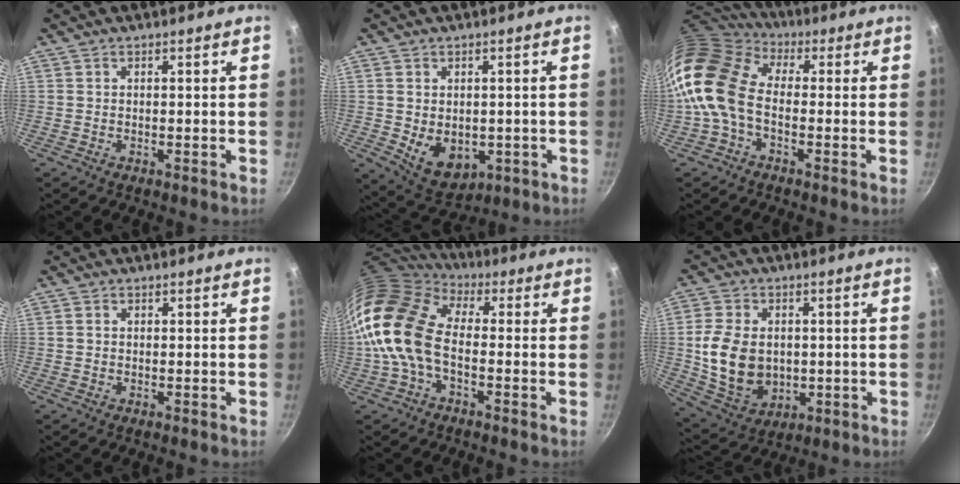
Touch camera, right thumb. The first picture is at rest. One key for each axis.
{"total": 8.7, "fx": -0.8, "fy": 6.4, "fz": 5.8, "tx": -0.069, "ty": -0.012, "tz": 0.012}
{"total": 13.8, "fx": -1.7, "fy": 9.4, "fz": 10.0, "tx": -0.176, "ty": 0.032, "tz": -0.055}
{"total": 1.0, "fx": 0.2, "fy": 0.9, "fz": 0.5, "tx": -0.006, "ty": 0.004, "tz": 0.002}
{"total": 14.9, "fx": -1.6, "fy": 9.4, "fz": 11.4, "tx": -0.201, "ty": 0.030, "tz": -0.049}
{"total": 14.1, "fx": 0.2, "fy": 10.6, "fz": 9.3, "tx": -0.156, "ty": -0.008, "tz": 0.019}